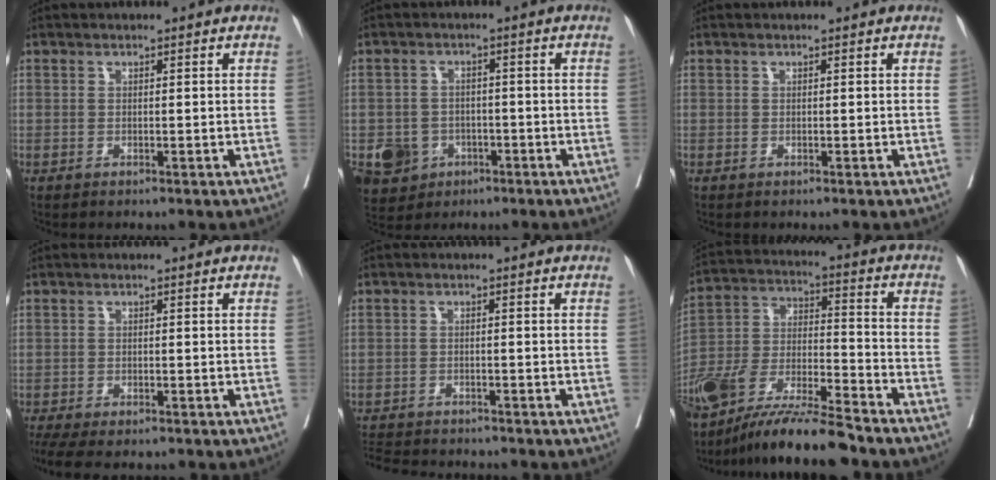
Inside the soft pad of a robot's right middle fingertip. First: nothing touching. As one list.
[{"total": 6.8, "force": [-3.0, 5.8, 1.9], "torque": [-0.040, 0.004, -0.039]}, {"total": 0.0}, {"total": 7.8, "force": [-6.1, 2.5, 4.1], "torque": [-0.072, -0.007, -0.094]}, {"total": 8.3, "force": [-7.8, 1.5, 2.5], "torque": [-0.038, -0.008, -0.116]}, {"total": 16.6, "force": [-13.7, 1.5, 9.4], "torque": [-0.200, -0.018, -0.256]}]